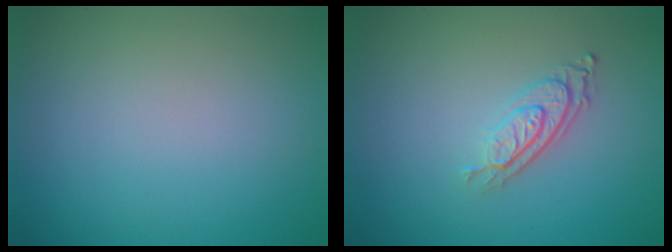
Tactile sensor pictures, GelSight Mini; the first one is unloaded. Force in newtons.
{"total": 2.9, "press": 2.1, "slide": 2.1}